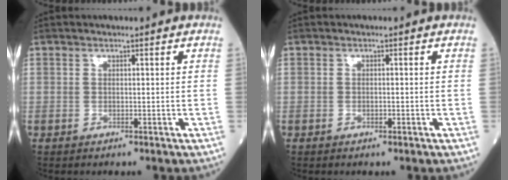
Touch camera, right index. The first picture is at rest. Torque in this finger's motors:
{"motor_torque": [-0.07, -0.01, -0.04, -0.01]}